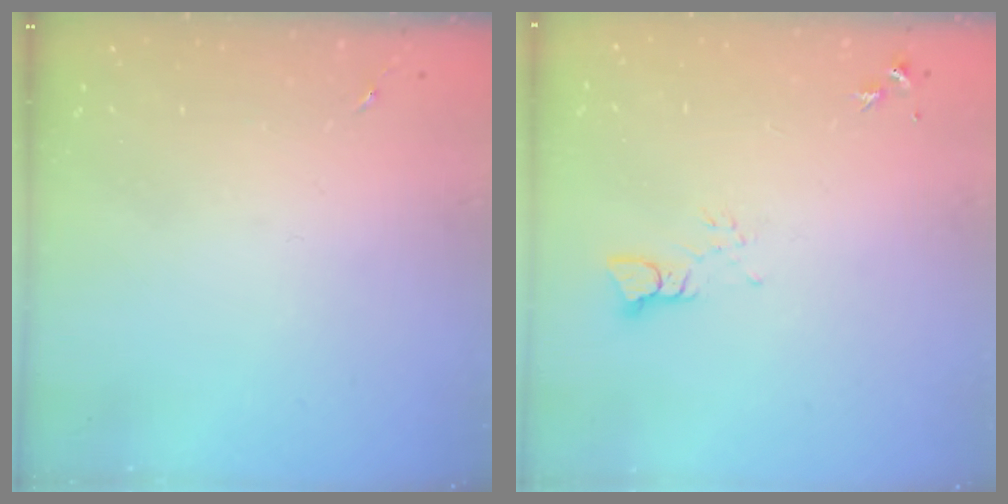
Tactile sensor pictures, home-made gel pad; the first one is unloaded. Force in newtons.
{"total": 3.2, "press": 3.1, "slide": 0.4}